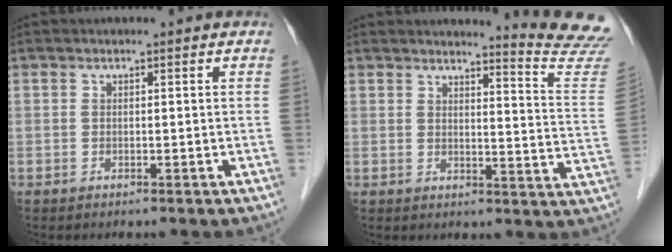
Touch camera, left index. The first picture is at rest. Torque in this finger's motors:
{"motor_torque": [0.65, -0.82, 0.31, 0.05]}